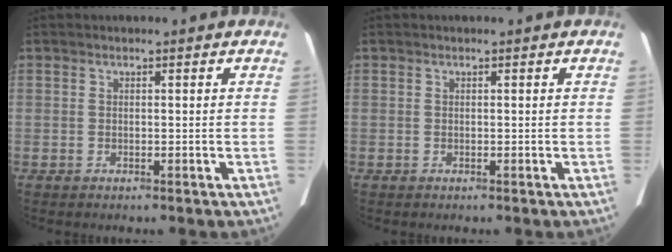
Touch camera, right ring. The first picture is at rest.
{"total": 0.0}